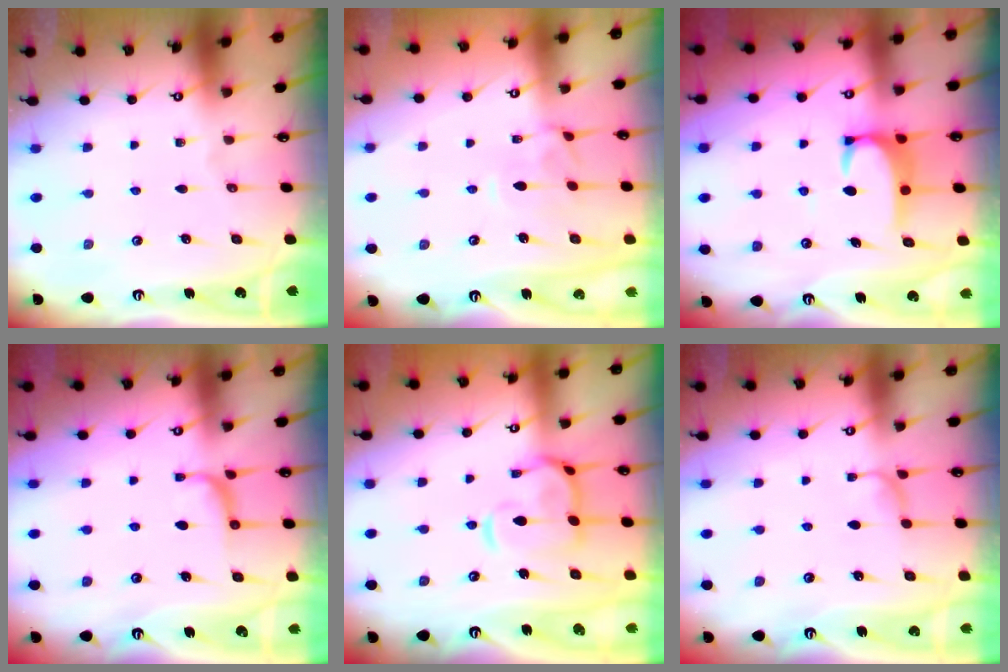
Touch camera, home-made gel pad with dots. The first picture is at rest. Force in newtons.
{"total": 1.3, "press": 1.2, "slide": 0.6}
{"total": 3.6, "press": 3.5, "slide": 0.9}
{"total": 1.1, "press": 0.9, "slide": 0.7}
{"total": 6.1, "press": 6.0, "slide": 1.1}
{"total": 0.9, "press": 0.0, "slide": 0.9}